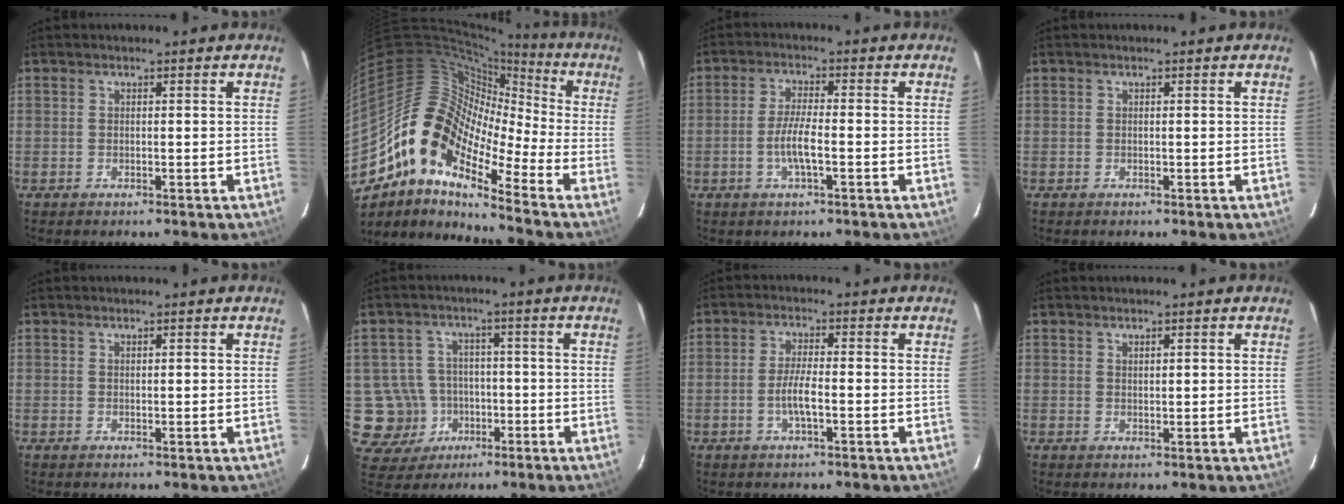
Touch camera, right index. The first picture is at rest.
{"total": 15.7, "force": [-8.6, 6.8, 11.2], "torque": [-0.178, 0.002, -0.183]}
{"total": 5.0, "force": [-1.7, 0.7, 4.7], "torque": [-0.095, -0.003, -0.032]}
{"total": 0.0}
{"total": 0.5, "force": [0.4, 0.1, 0.3], "torque": [-0.004, 0.002, 0.008]}
{"total": 9.3, "force": [-2.1, 9.0, 1.0], "torque": [-0.055, 0.026, -0.020]}
{"total": 4.2, "force": [-1.4, 0.6, 3.9], "torque": [-0.078, -0.003, -0.027]}
{"total": 1.2, "force": [0.8, 0.5, 0.8], "torque": [-0.012, 0.003, 0.015]}